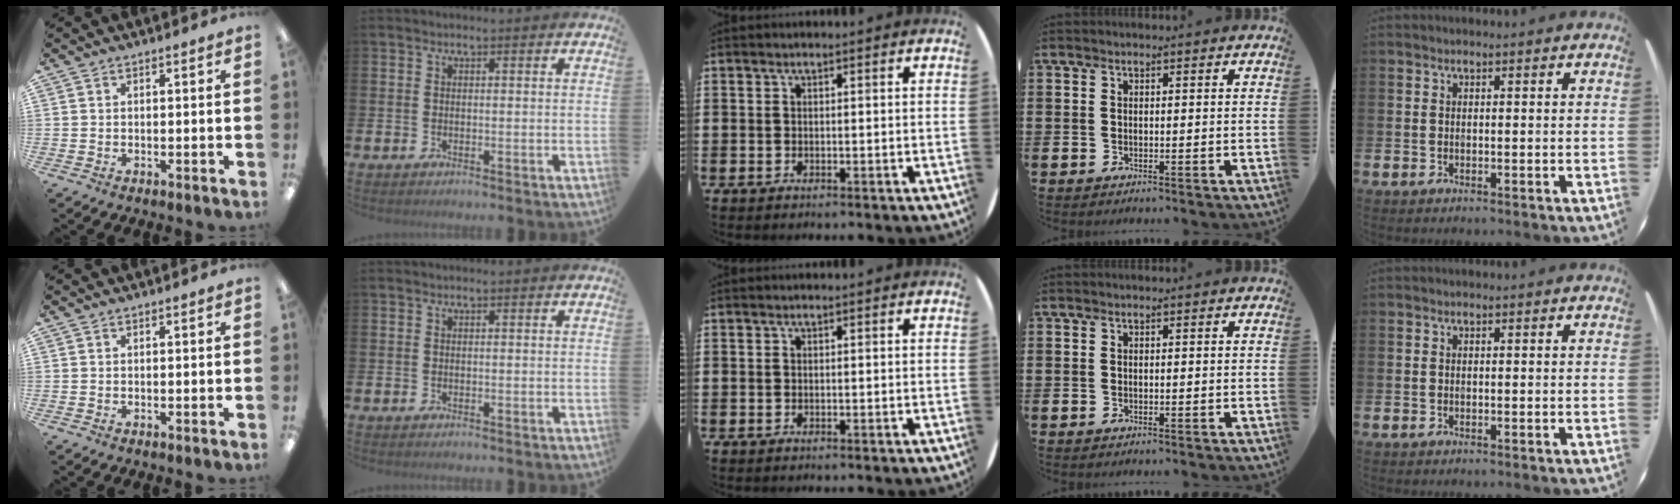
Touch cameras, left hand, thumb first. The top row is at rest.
{}